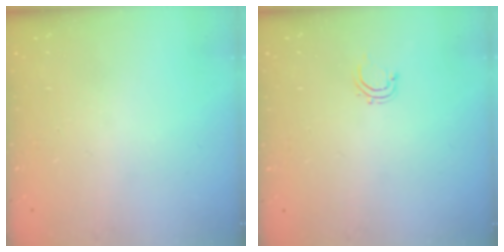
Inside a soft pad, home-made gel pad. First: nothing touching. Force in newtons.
{"total": 2.8, "press": 2.8, "slide": 0.5}